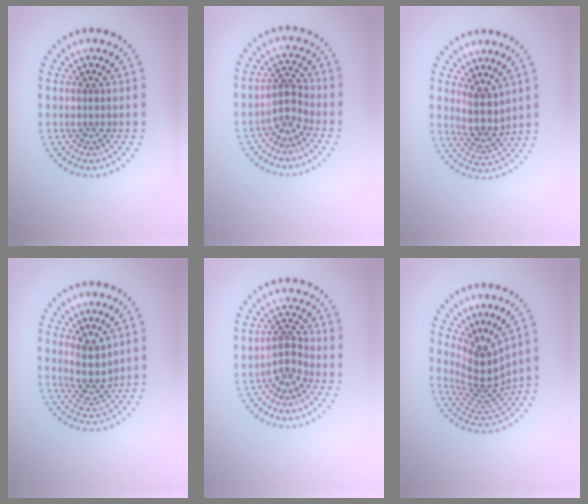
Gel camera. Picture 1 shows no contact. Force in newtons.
{"total": 2.1, "press": 1.7, "slide": 1.2}
{"total": 2.9, "press": 2.4, "slide": 1.7}
{"total": 2.7, "press": 2.2, "slide": 1.6}
{"total": 2.1, "press": 1.7, "slide": 1.2}
{"total": 4.2, "press": 2.8, "slide": 3.1}